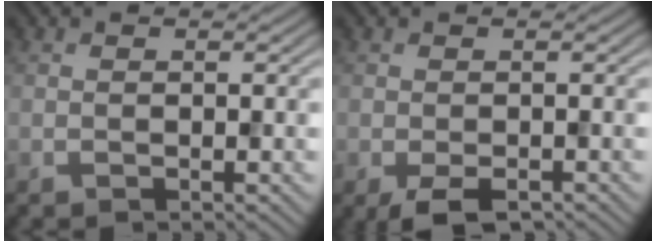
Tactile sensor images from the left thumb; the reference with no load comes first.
{"total": 3.9, "force": [-2.4, 1.9, 2.4], "torque": [-0.044, -0.008, -0.040]}